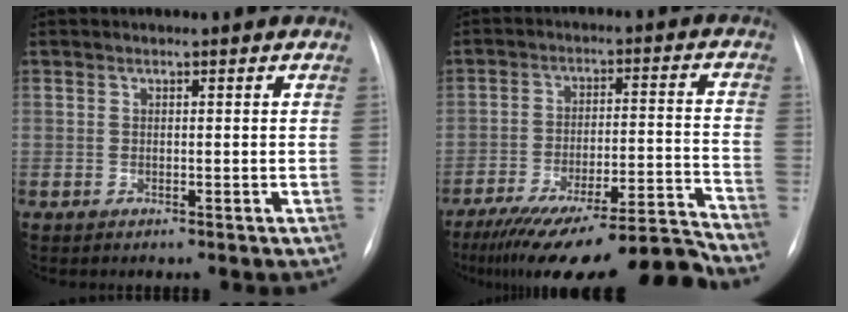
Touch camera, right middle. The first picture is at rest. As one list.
[{"total": 19.4, "force": [-17.3, -0.2, 8.8], "torque": [-0.122, 0.006, -0.265]}]